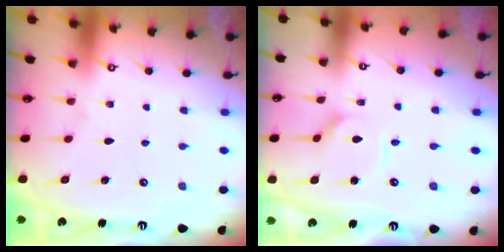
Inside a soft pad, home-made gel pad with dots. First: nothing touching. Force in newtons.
{"total": 3.8, "press": 3.8, "slide": 0.3}